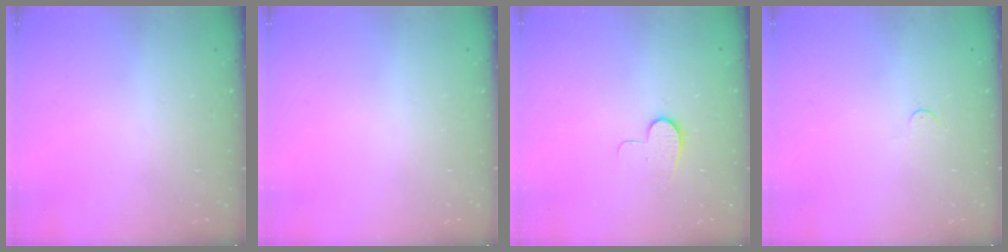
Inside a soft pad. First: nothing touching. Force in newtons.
{"total": 0.0}
{"total": 7.0, "press": 7.0, "slide": 0.6}
{"total": 3.4, "press": 3.4, "slide": 0.4}